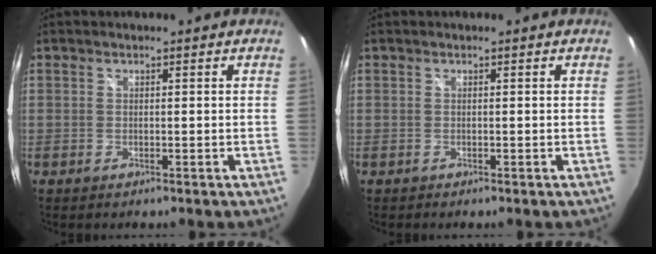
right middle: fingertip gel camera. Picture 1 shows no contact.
{"total": 0.0}